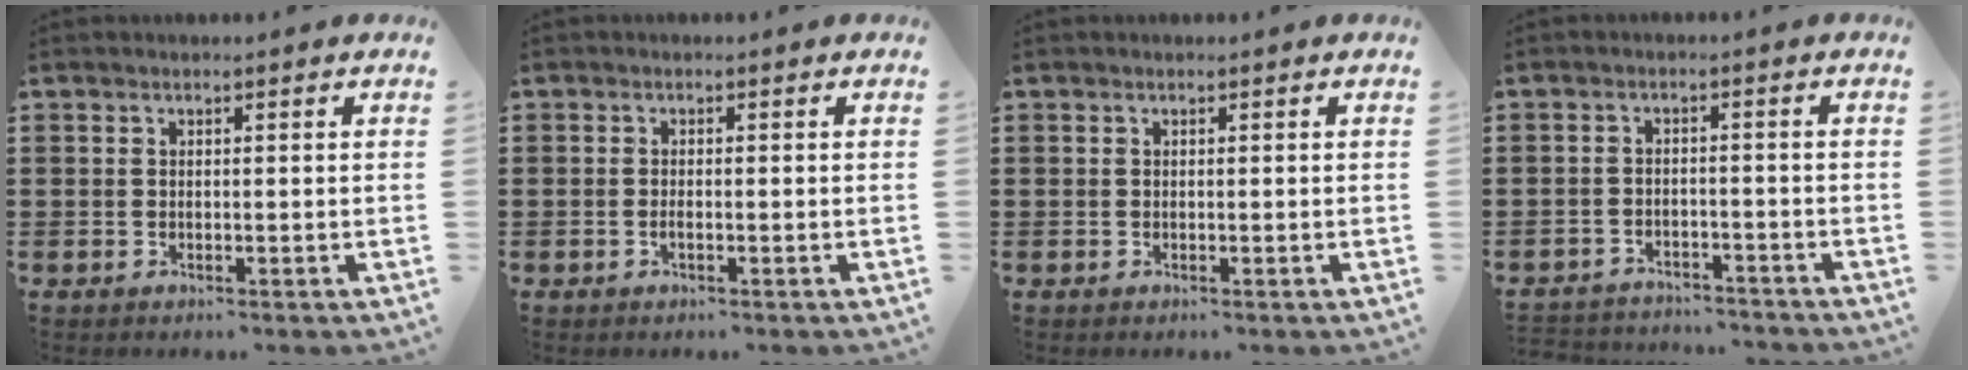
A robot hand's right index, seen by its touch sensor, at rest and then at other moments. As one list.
[{"total": 0.7, "force": [-0.4, 0.1, 0.6], "torque": [-0.012, -0.004, -0.006]}, {"total": 0.0}, {"total": 3.0, "force": [-2.9, 0.3, -0.1], "torque": [-0.006, -0.001, -0.064]}]